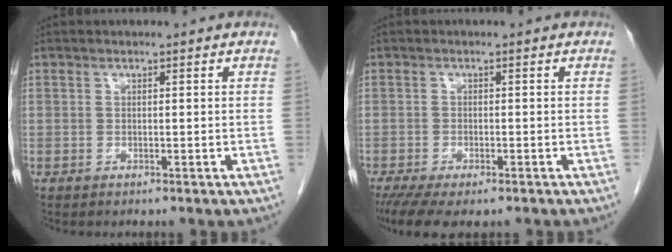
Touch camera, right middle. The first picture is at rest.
{"total": 8.1, "force": [-6.1, 2.5, 4.8], "torque": [-0.078, -0.017, -0.093]}